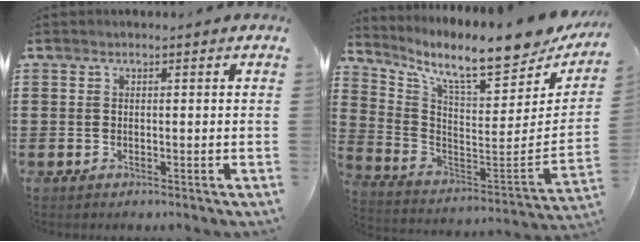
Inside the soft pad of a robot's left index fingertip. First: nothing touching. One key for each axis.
{"total": 9.9, "fx": 8.1, "fy": 0.9, "fz": 5.7, "tx": -0.122, "ty": -0.076, "tz": 0.130}